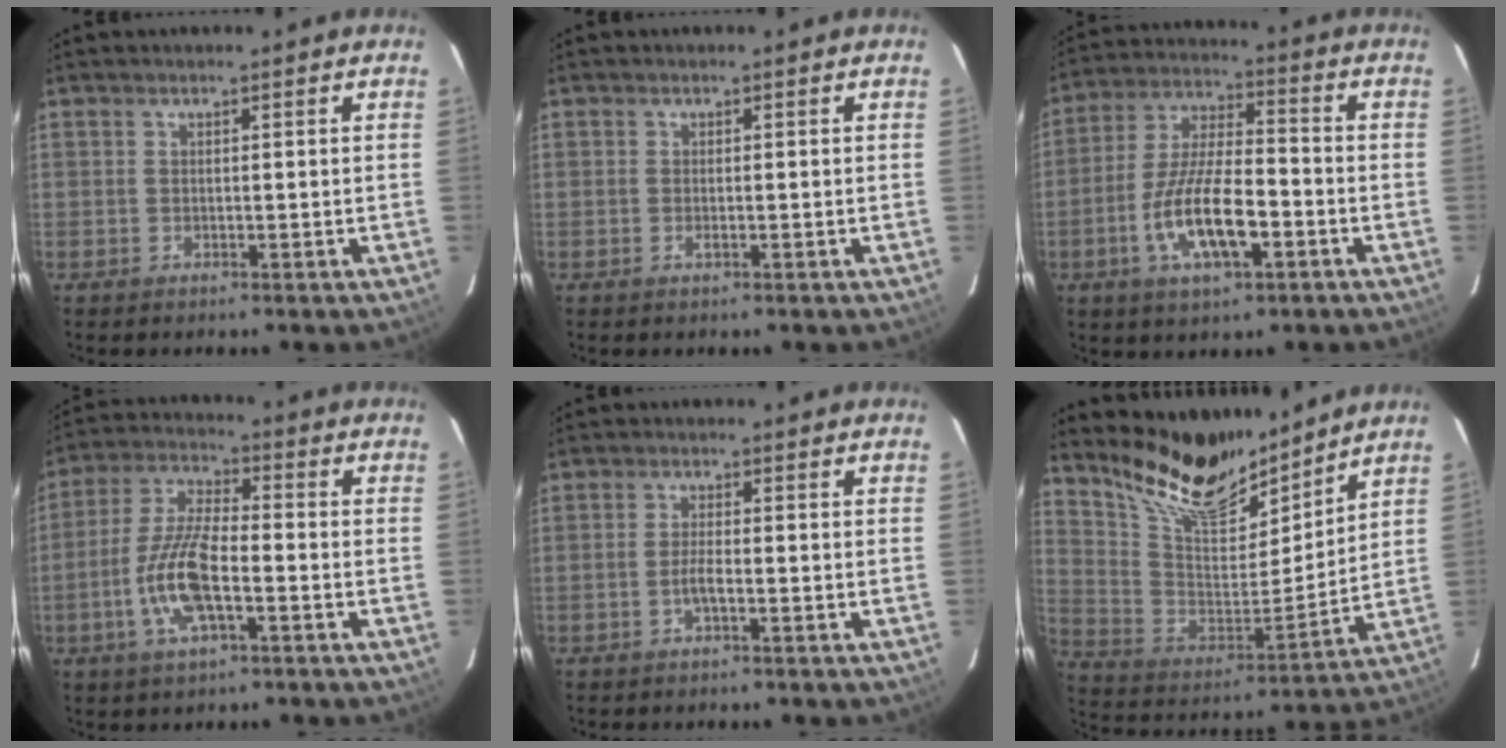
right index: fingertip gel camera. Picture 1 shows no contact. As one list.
[{"total": 0.9, "force": [-0.3, 0.2, 0.9], "torque": [-0.018, 0.000, -0.006]}, {"total": 13.5, "force": [-5.1, 4.6, 11.6], "torque": [-0.238, -0.007, -0.089]}, {"total": 11.9, "force": [-4.1, 3.8, 10.5], "torque": [-0.225, 0.000, -0.081]}, {"total": 2.2, "force": [-1.1, 0.4, 1.9], "torque": [-0.039, 0.000, -0.020]}, {"total": 17.8, "force": [14.9, 5.6, 8.0], "torque": [-0.171, -0.007, 0.278]}]